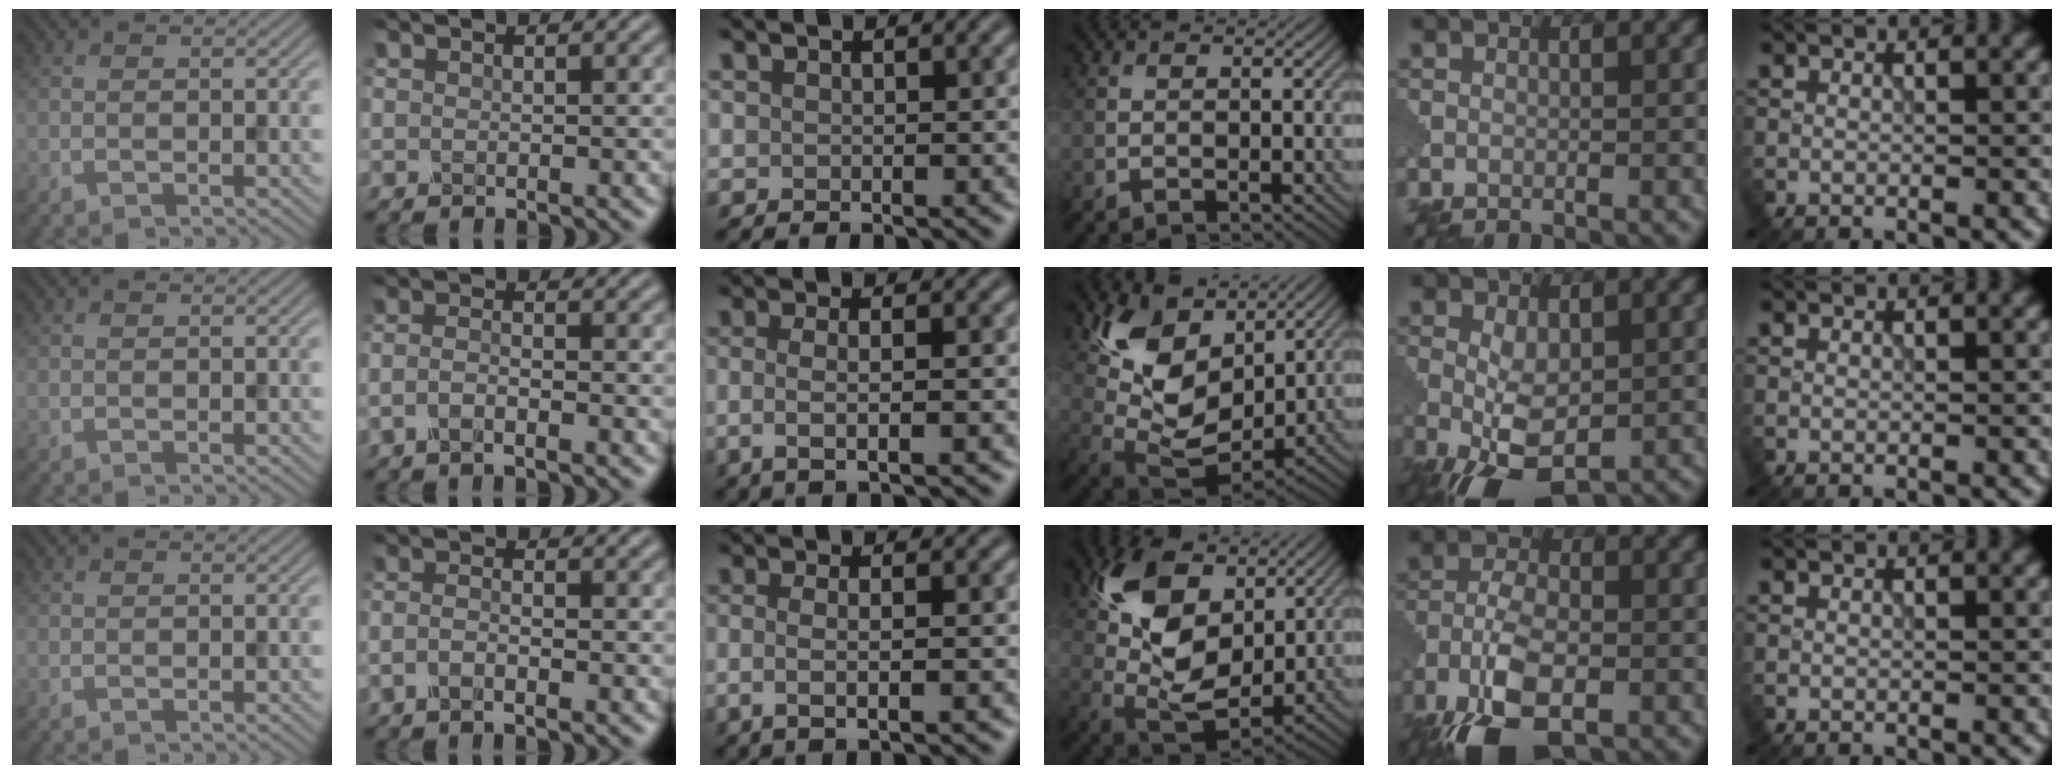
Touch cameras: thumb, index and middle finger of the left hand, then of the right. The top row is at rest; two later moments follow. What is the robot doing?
{"motion": "insert", "object": "pin"}